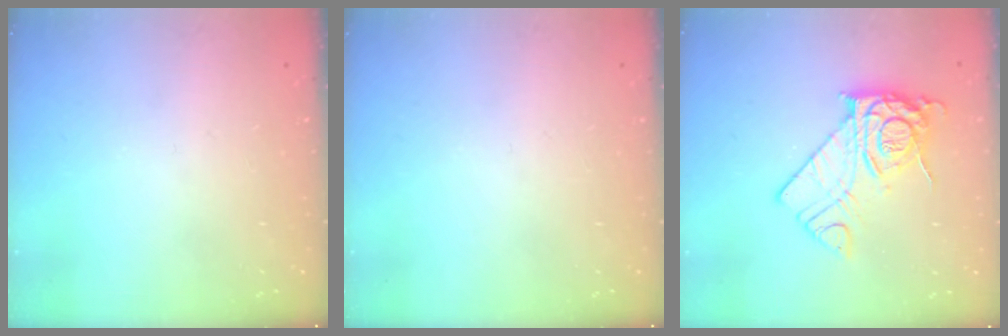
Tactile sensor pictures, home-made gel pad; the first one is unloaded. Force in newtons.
{"total": 0.0}
{"total": 11.5, "press": 11.5, "slide": 1.2}